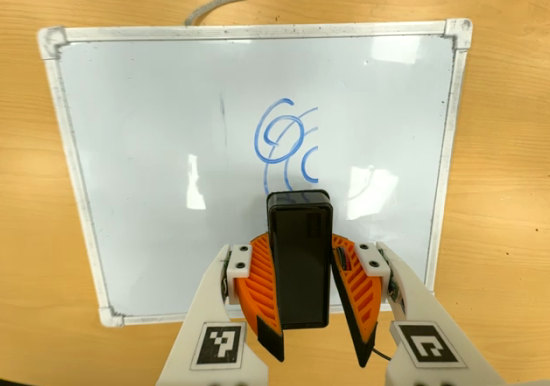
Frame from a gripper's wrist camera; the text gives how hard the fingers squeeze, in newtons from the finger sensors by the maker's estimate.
{"total": 8.2, "left": 8.7, "right": 7.6}